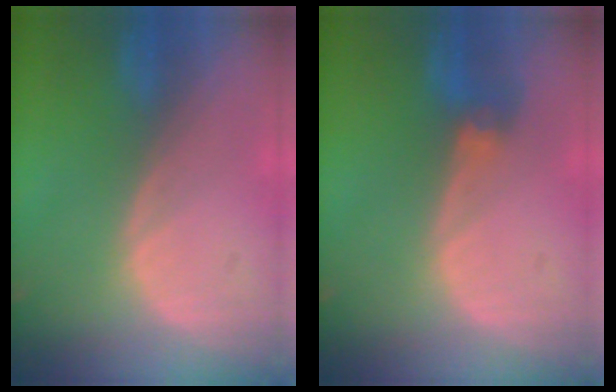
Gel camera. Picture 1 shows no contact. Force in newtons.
{"total": 2.9, "press": 2.6, "slide": 1.2}